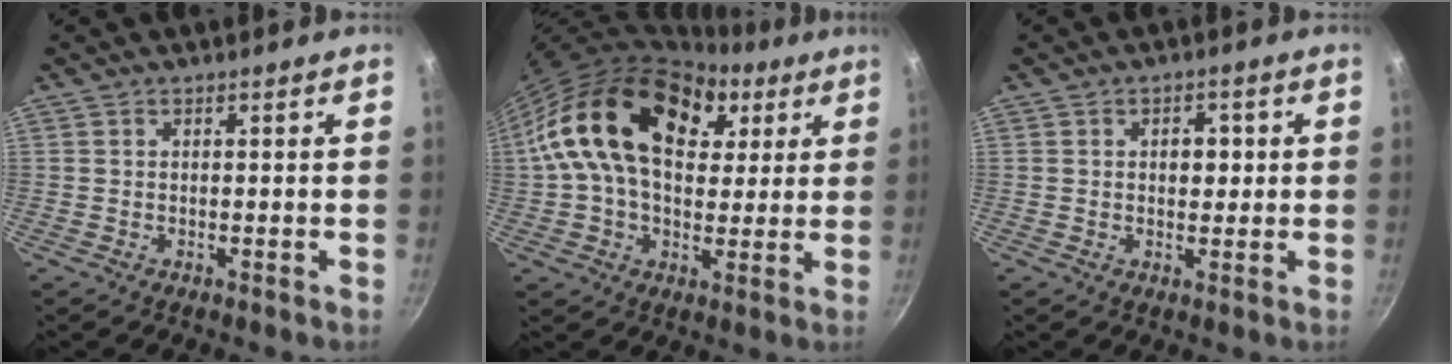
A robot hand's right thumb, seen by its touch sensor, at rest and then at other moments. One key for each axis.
{"total": 23.3, "fx": 7.1, "fy": 15.2, "fz": 16.2, "tx": -0.255, "ty": 0.011, "tz": 0.104}
{"total": 4.0, "fx": 0.6, "fy": 2.8, "fz": 2.8, "tx": -0.017, "ty": 0.002, "tz": 0.006}